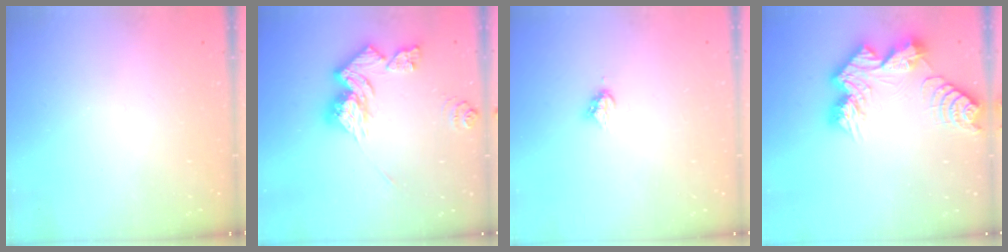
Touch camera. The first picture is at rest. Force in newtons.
{"total": 13.3, "press": 13.3, "slide": 1.3}
{"total": 3.9, "press": 3.9, "slide": 0.4}
{"total": 13.3, "press": 13.3, "slide": 1.3}